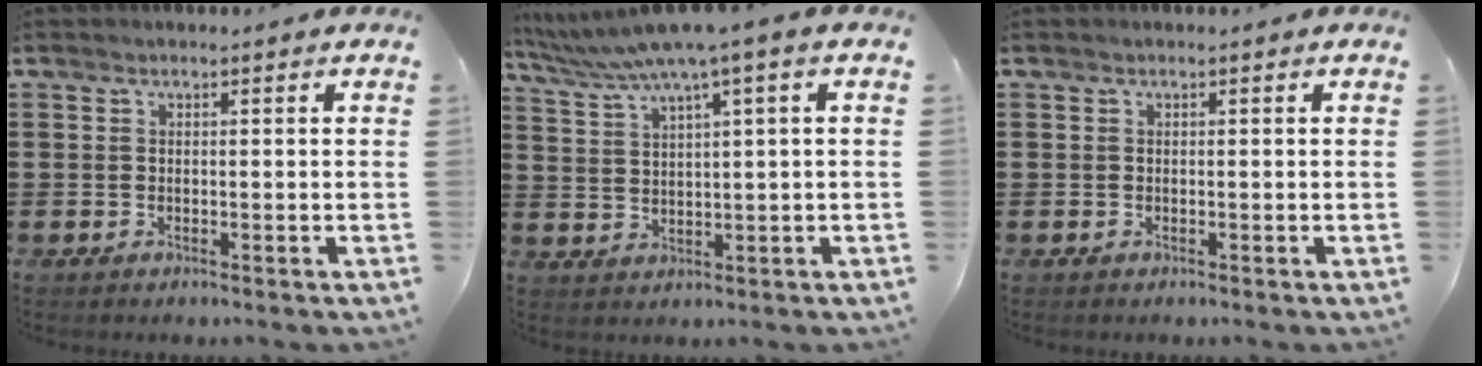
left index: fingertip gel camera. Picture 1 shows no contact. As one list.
[{"total": 5.5, "force": [3.6, -0.3, 4.2], "torque": [-0.091, -0.018, 0.059]}, {"total": 0.0}]